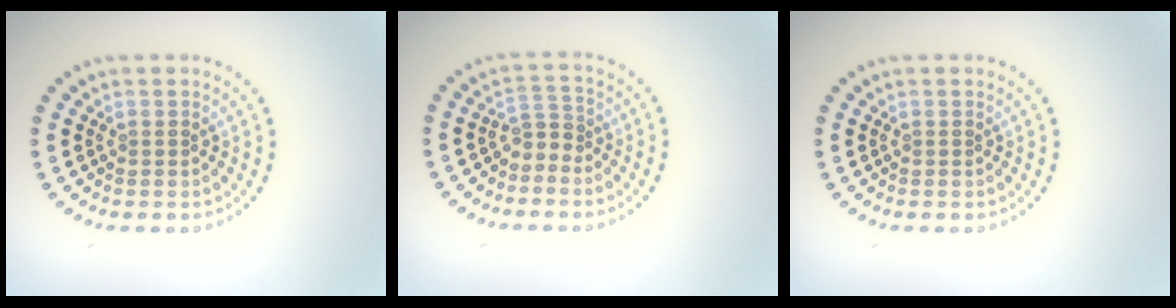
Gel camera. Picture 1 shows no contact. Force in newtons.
{"total": 1.8, "press": 1.1, "slide": 1.4}
{"total": 0.0}